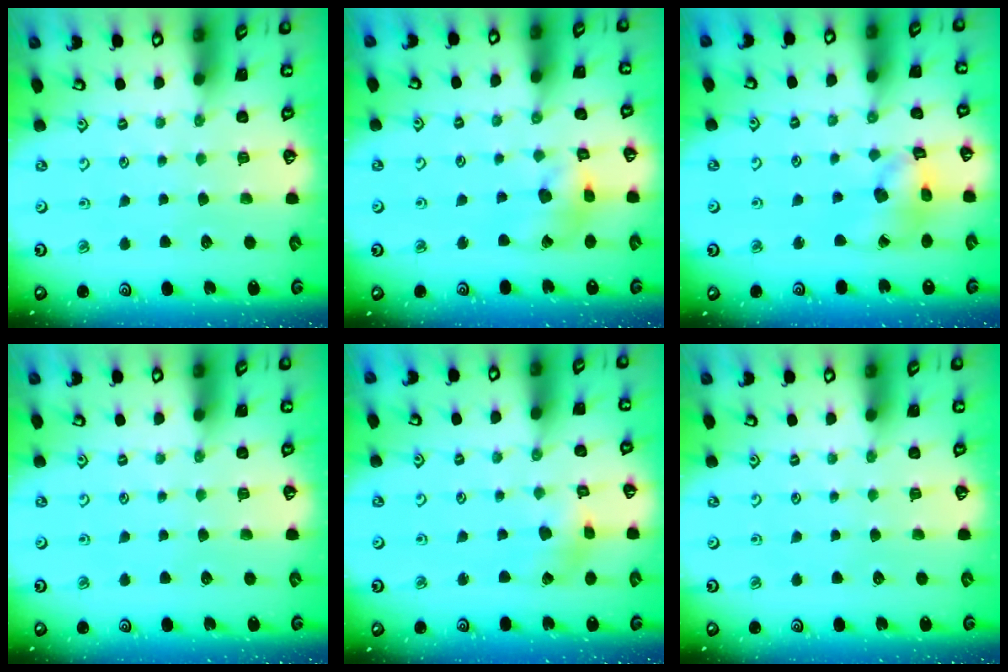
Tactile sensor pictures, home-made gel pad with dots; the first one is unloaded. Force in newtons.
{"total": 10.9, "press": 10.8, "slide": 1.4}
{"total": 12.0, "press": 11.9, "slide": 1.5}
{"total": 0.0}
{"total": 2.8, "press": 2.7, "slide": 0.4}
{"total": 0.0}